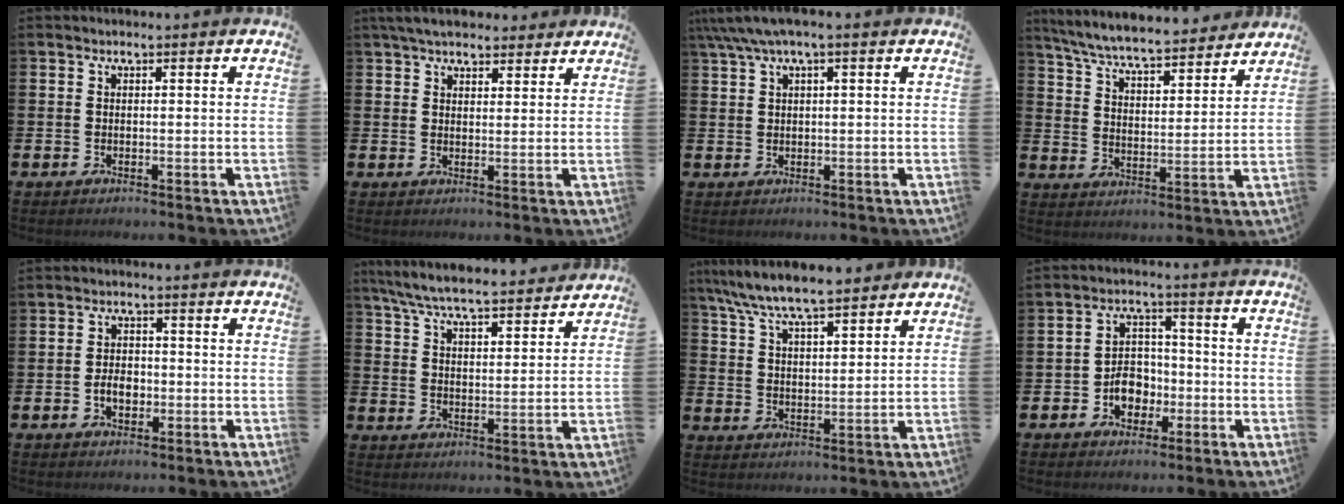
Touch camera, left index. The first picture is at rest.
{"total": 5.1, "force": [4.7, 1.7, 1.3], "torque": [-0.036, -0.009, 0.088]}
{"total": 3.0, "force": [1.6, 0.5, 2.4], "torque": [-0.047, 0.004, 0.029]}
{"total": 7.1, "force": [6.7, 0.7, 2.2], "torque": [-0.068, -0.051, 0.115]}
{"total": 3.2, "force": [-0.8, 2.1, 2.2], "torque": [-0.020, -0.005, -0.022]}
{"total": 7.4, "force": [7.0, 0.7, 2.2], "torque": [-0.066, -0.046, 0.123]}
{"total": 7.9, "force": [7.5, 0.8, 2.4], "torque": [-0.071, -0.035, 0.137]}
{"total": 5.1, "force": [-1.8, 4.0, 2.5], "torque": [-0.039, 0.006, -0.040]}